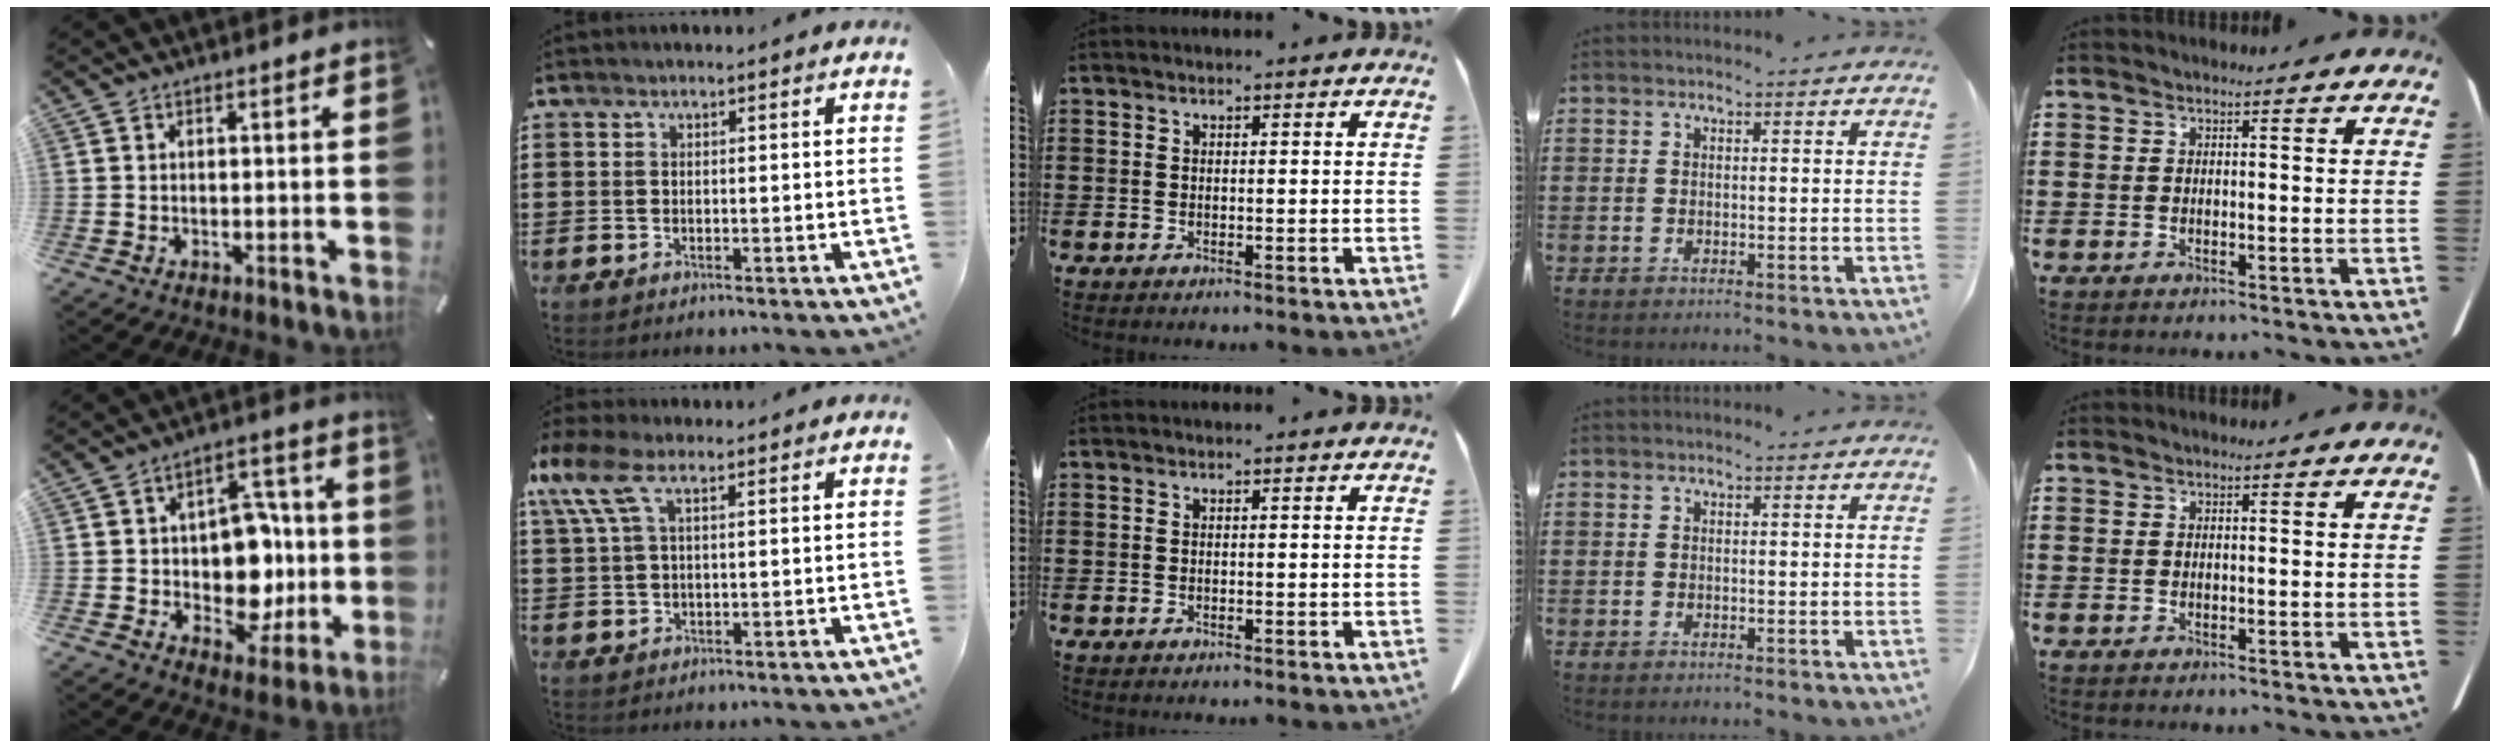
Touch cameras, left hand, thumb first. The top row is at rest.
{"thumb": {"total": 13.3, "force": [-0.6, 10.9, 7.6], "torque": [-0.092, 0.001, 0.000]}, "index": {"total": 6.4, "force": [2.7, 2.8, 5.0], "torque": [-0.130, 0.005, 0.043]}}